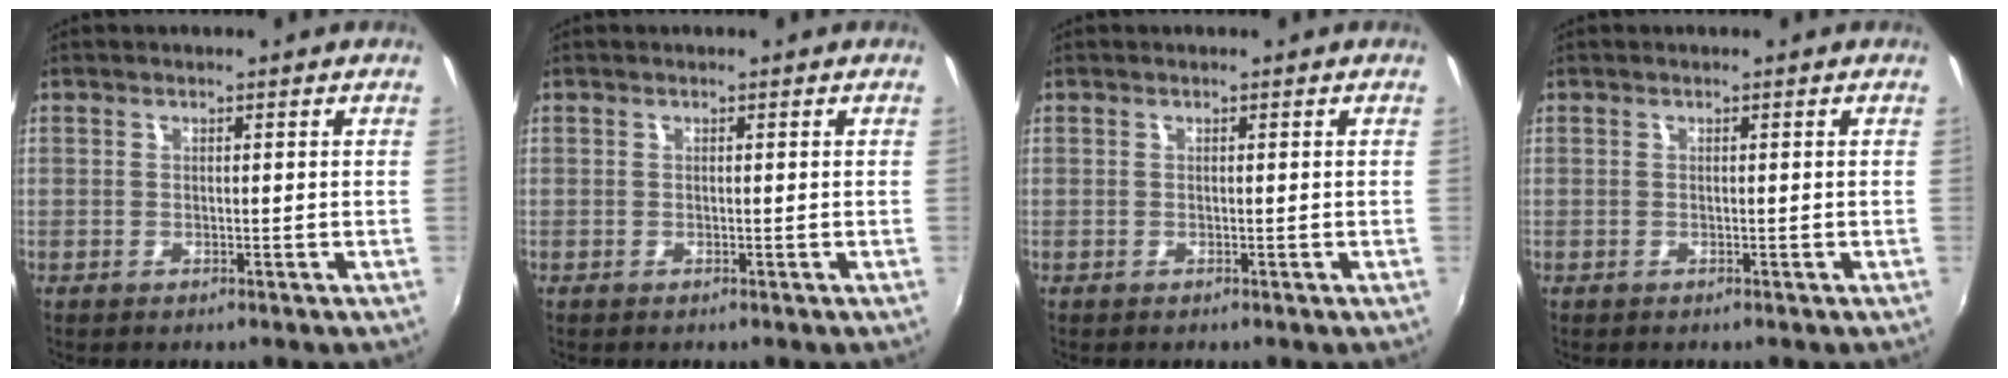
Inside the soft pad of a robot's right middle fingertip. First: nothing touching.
{"total": 0.0}
{"total": 0.0}
{"total": 0.0}